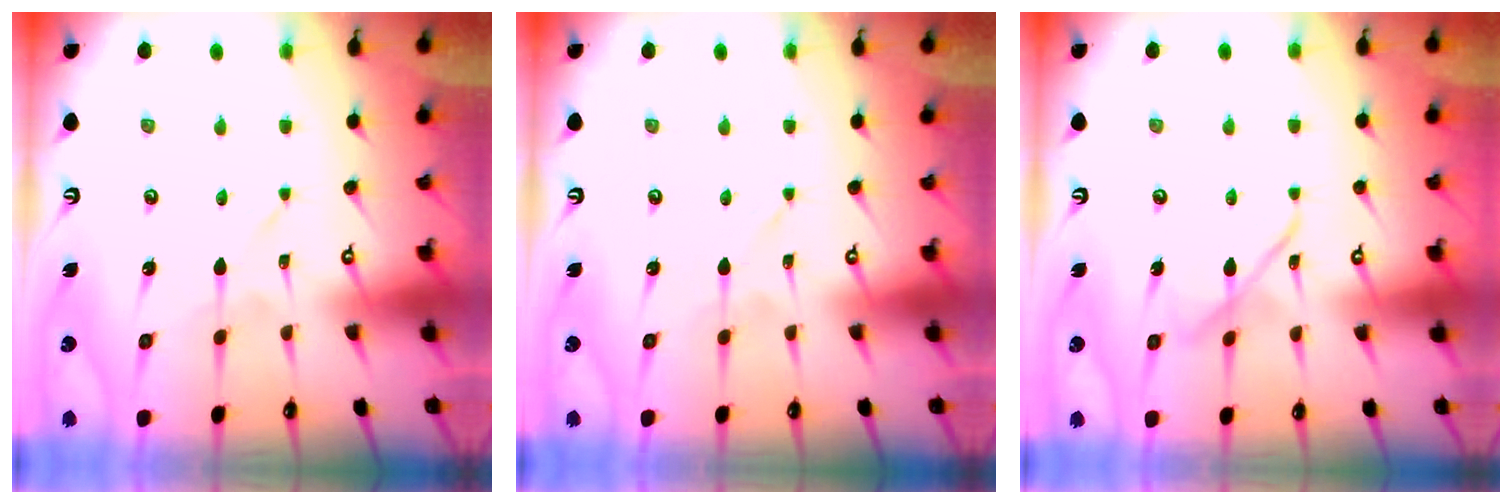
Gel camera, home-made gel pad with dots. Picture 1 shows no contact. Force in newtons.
{"total": 0.0}
{"total": 9.0, "press": 9.0, "slide": 0.7}